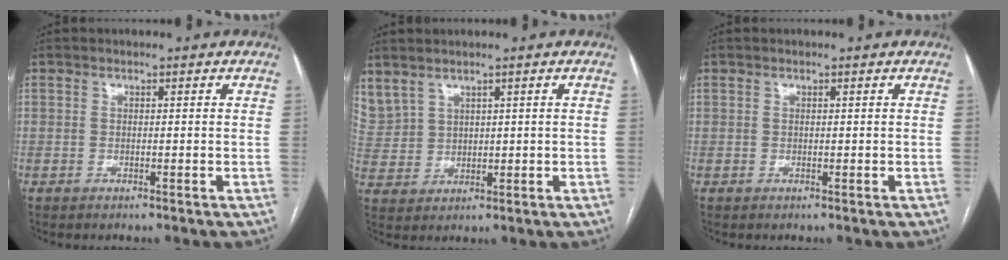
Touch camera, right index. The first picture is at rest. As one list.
[{"total": 8.3, "force": [5.2, 5.7, 3.3], "torque": [-0.107, 0.016, 0.127]}, {"total": 0.0}]